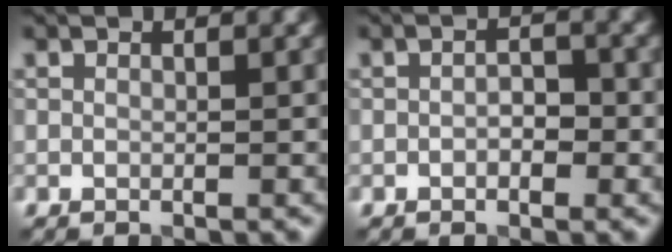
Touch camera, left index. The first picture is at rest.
{"total": 1.8, "force": [-0.5, 1.0, 1.4], "torque": [-0.022, 0.003, -0.009]}